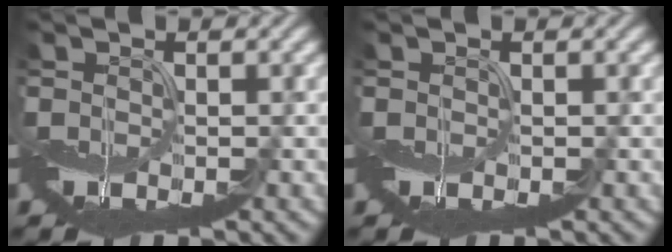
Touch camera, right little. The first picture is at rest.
{"total": 0.0}